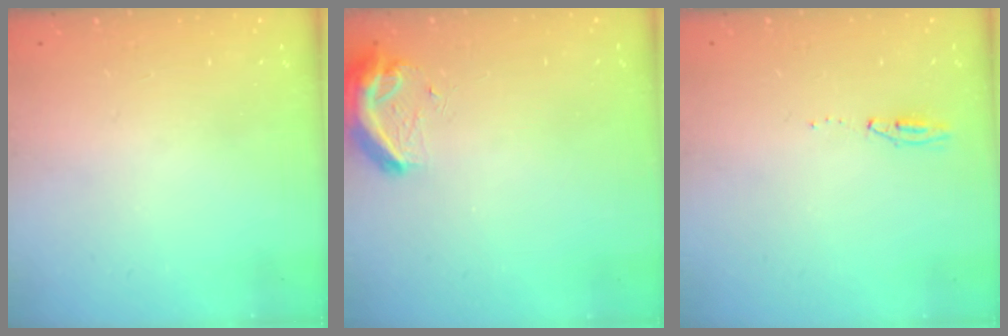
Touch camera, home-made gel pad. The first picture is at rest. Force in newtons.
{"total": 9.2, "press": 9.1, "slide": 1.1}
{"total": 15.0, "press": 4.8, "slide": 14.3}